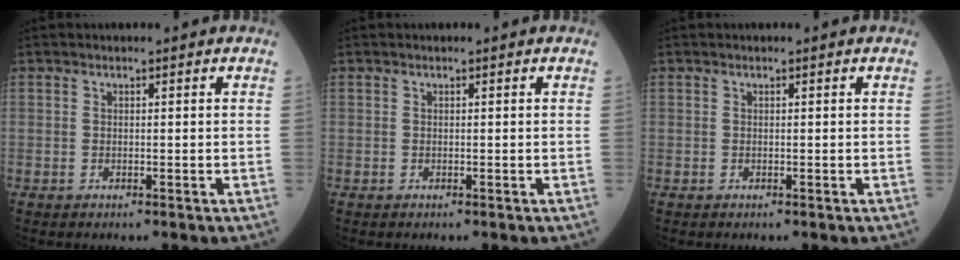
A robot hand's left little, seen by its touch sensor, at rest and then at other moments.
{"total": 0.0}
{"total": 0.0}